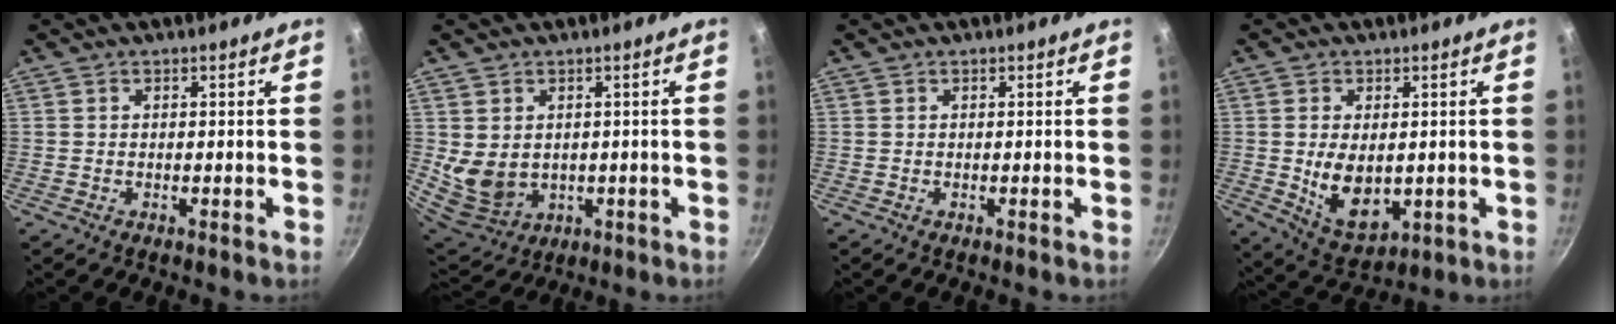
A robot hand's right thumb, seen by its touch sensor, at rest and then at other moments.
{"total": 9.1, "force": [0.5, 7.3, 5.5], "torque": [-0.089, -0.017, 0.036]}
{"total": 0.0}
{"total": 9.9, "force": [-0.3, 6.1, 7.8], "torque": [-0.120, -0.015, 0.017]}